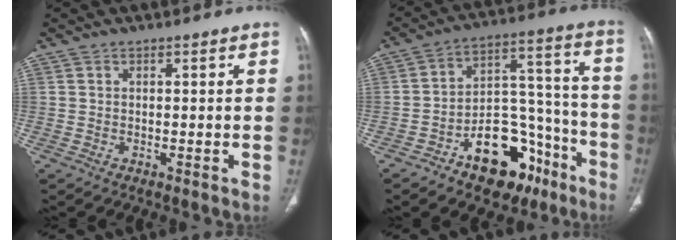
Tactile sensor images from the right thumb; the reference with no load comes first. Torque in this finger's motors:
{"motor_torque": [2.83, 0.13, 1.13, -0.98, 0.07]}